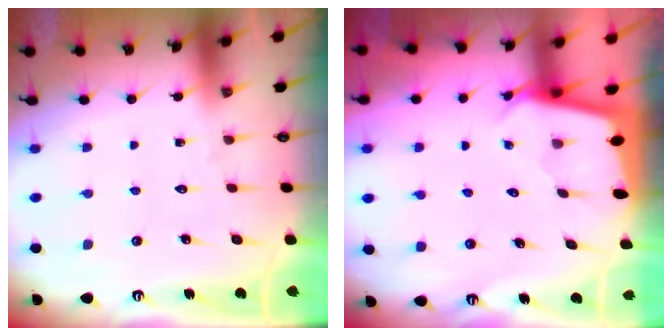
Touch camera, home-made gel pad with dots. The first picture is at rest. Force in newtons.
{"total": 2.5, "press": 2.5, "slide": 0.1}